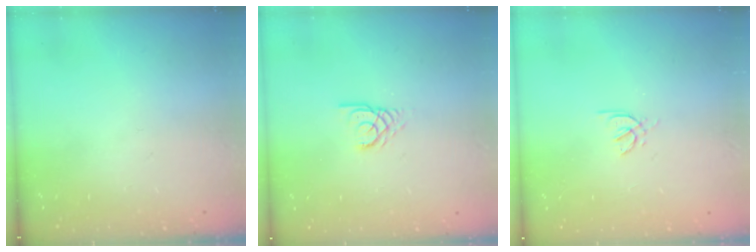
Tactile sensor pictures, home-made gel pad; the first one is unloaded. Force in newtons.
{"total": 2.9, "press": 2.9, "slide": 0.2}
{"total": 1.2, "press": 1.2, "slide": 0.4}